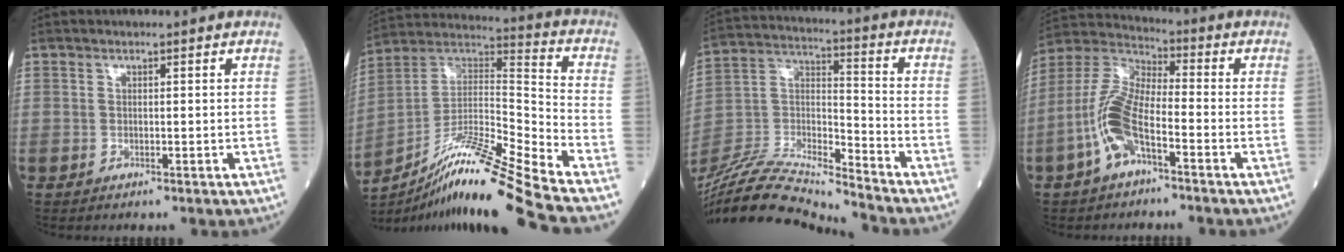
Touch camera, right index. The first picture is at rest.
{"total": 20.1, "force": [-15.4, -1.7, 12.7], "torque": [-0.251, -0.006, -0.284]}
{"total": 19.3, "force": [-18.5, -0.2, 5.5], "torque": [-0.112, 0.014, -0.334]}
{"total": 10.4, "force": [-4.4, 3.6, 8.8], "torque": [-0.205, 0.011, -0.091]}